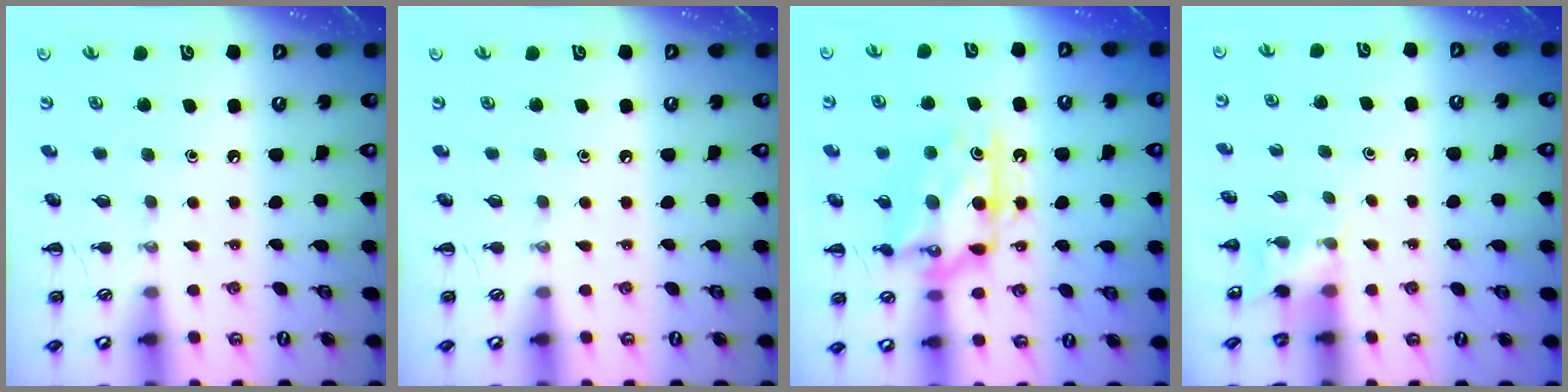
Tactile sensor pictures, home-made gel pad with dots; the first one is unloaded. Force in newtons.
{"total": 0.0}
{"total": 14.0, "press": 14.0, "slide": 0.5}
{"total": 3.7, "press": 3.5, "slide": 1.1}